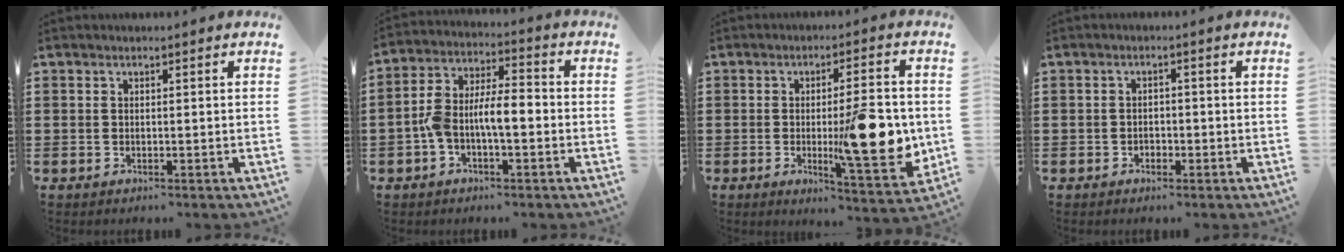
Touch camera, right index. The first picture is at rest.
{"total": 7.0, "force": [-1.9, 3.0, 6.0], "torque": [-0.125, 0.008, -0.040]}
{"total": 14.0, "force": [-1.3, 3.8, 13.5], "torque": [-0.179, -0.012, -0.018]}
{"total": 1.3, "force": [-0.7, 0.9, 0.5], "torque": [-0.013, -0.001, -0.016]}